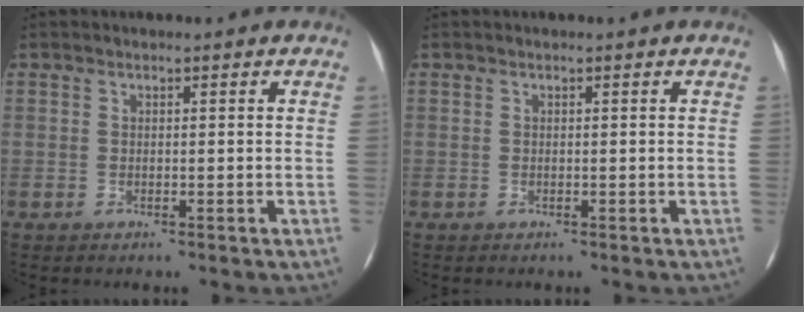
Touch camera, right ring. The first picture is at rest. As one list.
[{"total": 0.0}]